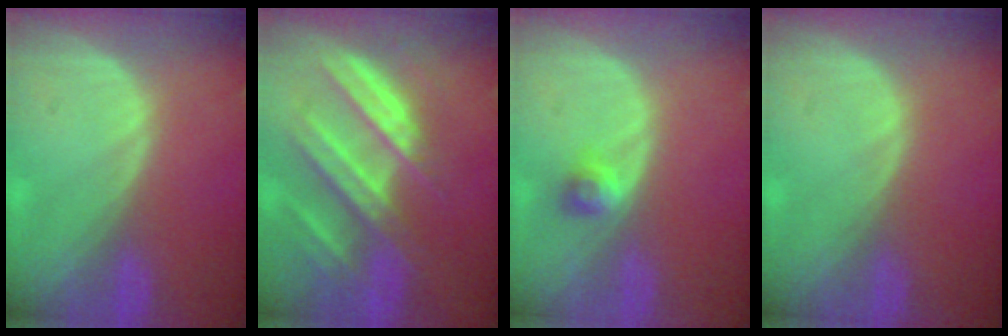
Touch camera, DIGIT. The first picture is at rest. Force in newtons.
{"total": 9.6, "press": 8.5, "slide": 4.5}
{"total": 2.6, "press": 2.2, "slide": 1.4}
{"total": 0.0}